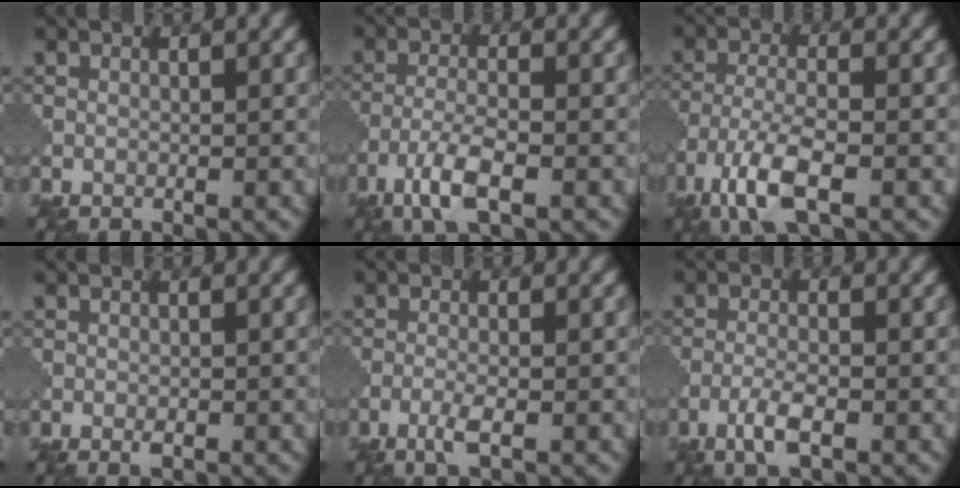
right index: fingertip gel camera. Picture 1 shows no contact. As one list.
[{"total": 4.4, "force": [-2.5, 1.1, 3.4], "torque": [-0.072, 0.000, -0.054]}, {"total": 6.1, "force": [-3.5, 1.7, 4.7], "torque": [-0.100, -0.005, -0.075]}, {"total": 0.8, "force": [-0.4, 0.3, 0.6], "torque": [-0.012, 0.000, -0.006]}, {"total": 2.1, "force": [-1.0, 0.3, 1.8], "torque": [-0.039, 0.001, -0.026]}, {"total": 2.9, "force": [-1.5, 0.7, 2.4], "torque": [-0.051, 0.003, -0.035]}]